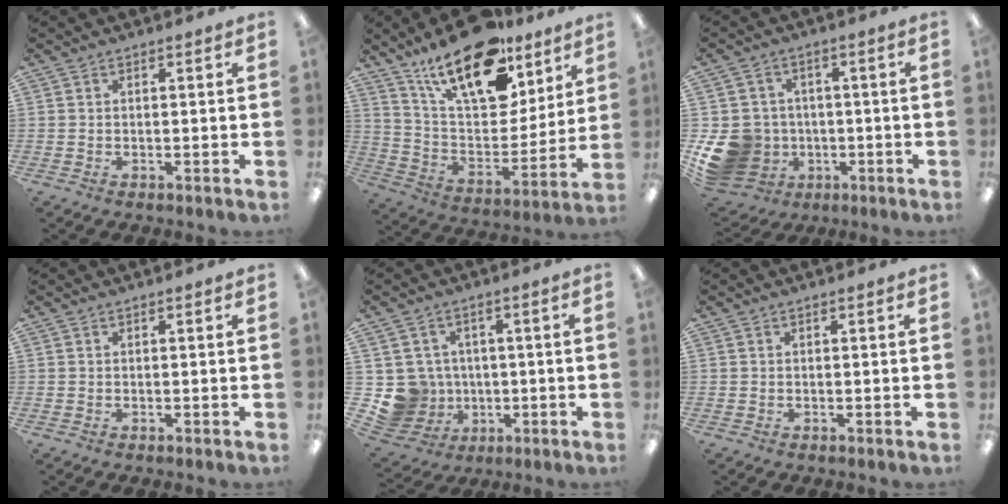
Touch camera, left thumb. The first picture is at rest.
{"total": 23.1, "force": [16.0, 9.9, 13.3], "torque": [-0.221, -0.097, 0.281]}
{"total": 12.5, "force": [-2.9, 11.3, 4.6], "torque": [-0.122, 0.020, -0.042]}
{"total": 0.0}
{"total": 8.6, "force": [-0.5, 8.5, 1.3], "torque": [-0.068, 0.003, 0.003]}
{"total": 0.0}